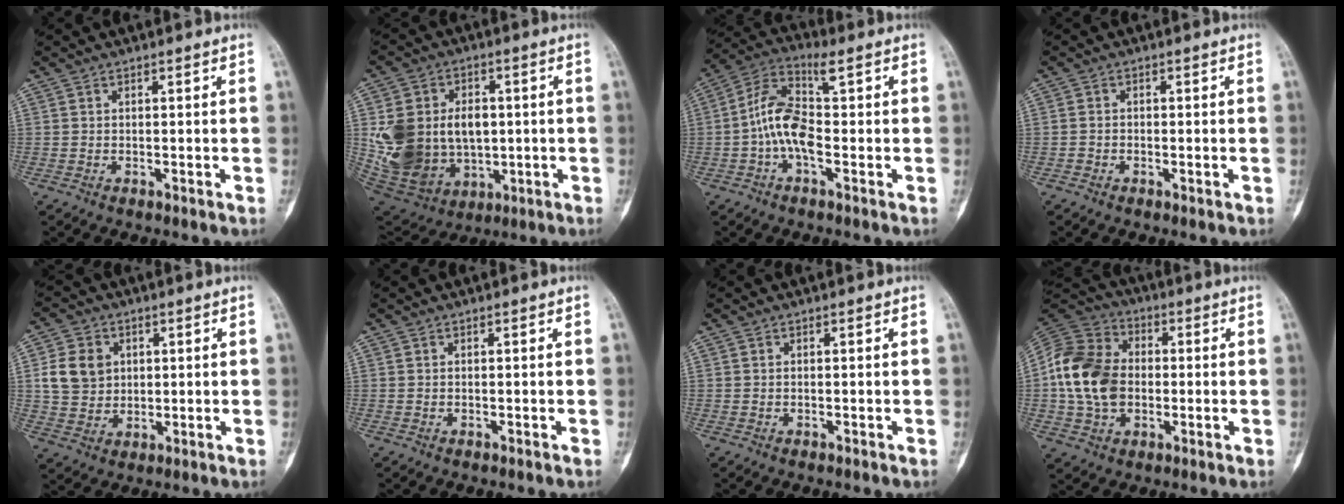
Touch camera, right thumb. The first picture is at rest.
{"total": 21.1, "force": [0.5, 16.0, 13.7], "torque": [-0.249, 0.001, 0.041]}
{"total": 9.4, "force": [-0.5, 4.0, 8.5], "torque": [-0.184, 0.034, -0.016]}
{"total": 1.1, "force": [-0.6, 1.0, 0.3], "torque": [0.000, 0.005, -0.015]}
{"total": 8.6, "force": [1.9, 7.3, 4.2], "torque": [-0.058, -0.002, 0.039]}
{"total": 0.0}
{"total": 0.0}
{"total": 16.6, "force": [-0.7, 12.4, 11.0], "torque": [-0.196, 0.025, -0.016]}